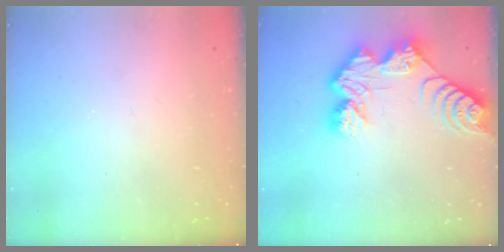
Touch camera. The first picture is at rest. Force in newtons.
{"total": 12.9, "press": 12.9, "slide": 1.0}